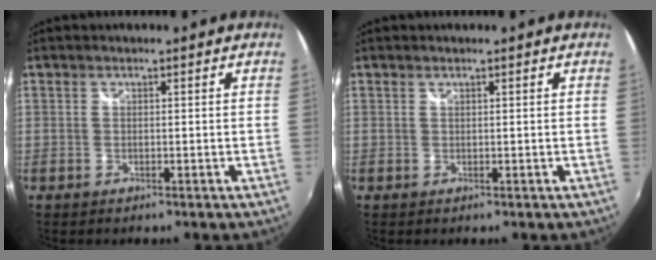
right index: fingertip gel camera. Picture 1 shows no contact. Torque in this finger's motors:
{"motor_torque": [0.09, 0.03, 0.12, 0.01]}